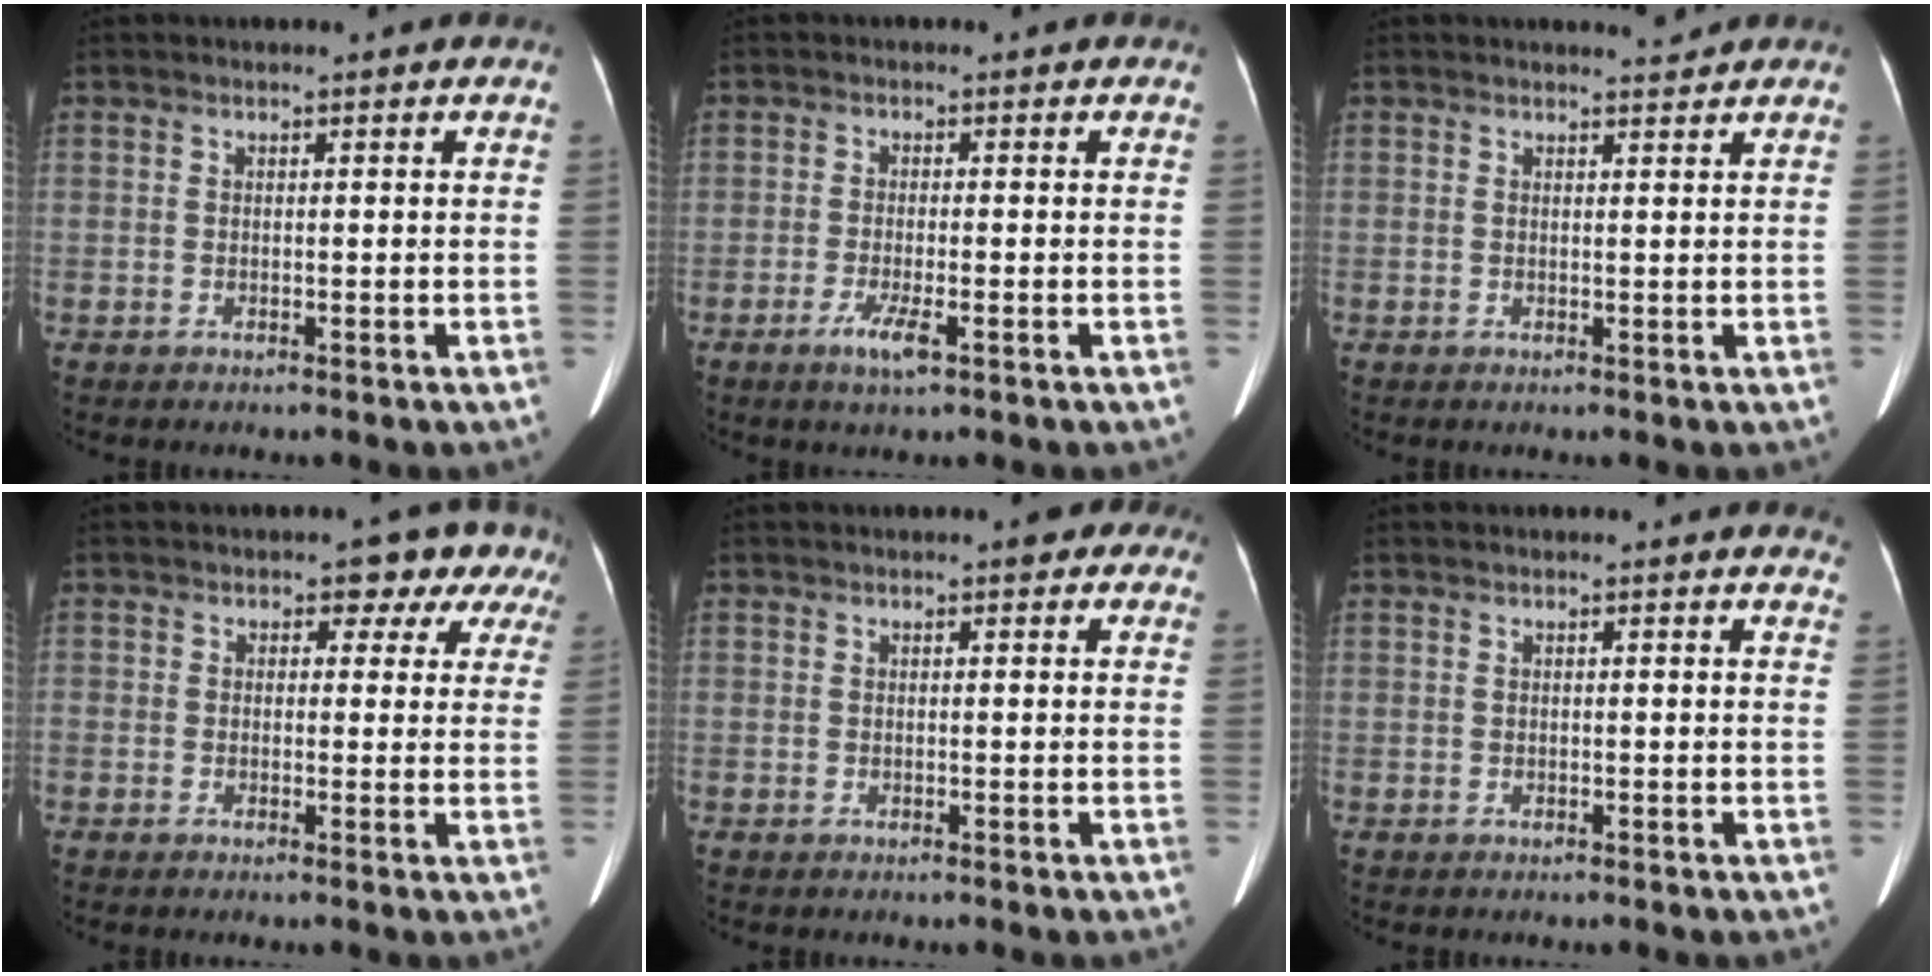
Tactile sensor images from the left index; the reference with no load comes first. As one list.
[{"total": 3.0, "force": [-1.5, 0.4, 2.6], "torque": [-0.055, -0.007, -0.027]}, {"total": 1.2, "force": [1.2, -0.3, 0.0], "torque": [-0.004, -0.008, 0.021]}, {"total": 6.1, "force": [3.6, 4.1, 2.8], "torque": [-0.018, 0.015, 0.022]}, {"total": 4.1, "force": [2.8, 1.8, 2.4], "torque": [-0.019, 0.016, 0.026]}, {"total": 4.7, "force": [4.4, 0.8, 1.6], "torque": [-0.008, 0.012, 0.032]}]